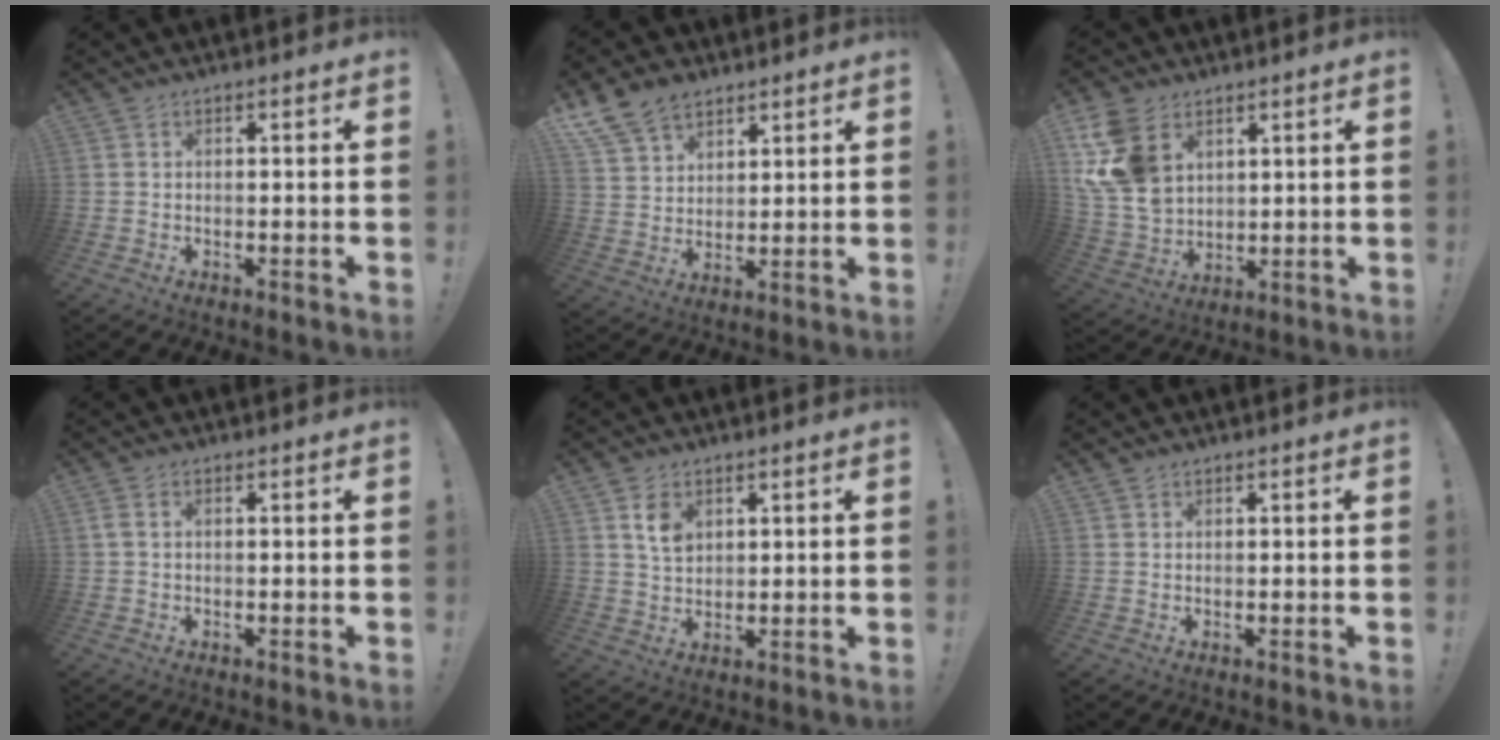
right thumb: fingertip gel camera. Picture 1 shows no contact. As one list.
[{"total": 11.5, "force": [8.1, 7.2, 3.8], "torque": [-0.076, -0.045, 0.162]}, {"total": 15.3, "force": [6.8, 10.6, 8.7], "torque": [-0.182, -0.029, 0.134]}, {"total": 1.5, "force": [0.4, 0.8, 1.2], "torque": [-0.019, 0.001, 0.006]}, {"total": 6.1, "force": [2.8, 4.2, 3.3], "torque": [-0.045, -0.011, 0.051]}, {"total": 0.9, "force": [0.8, 0.4, 0.1], "torque": [0.002, -0.003, 0.015]}]